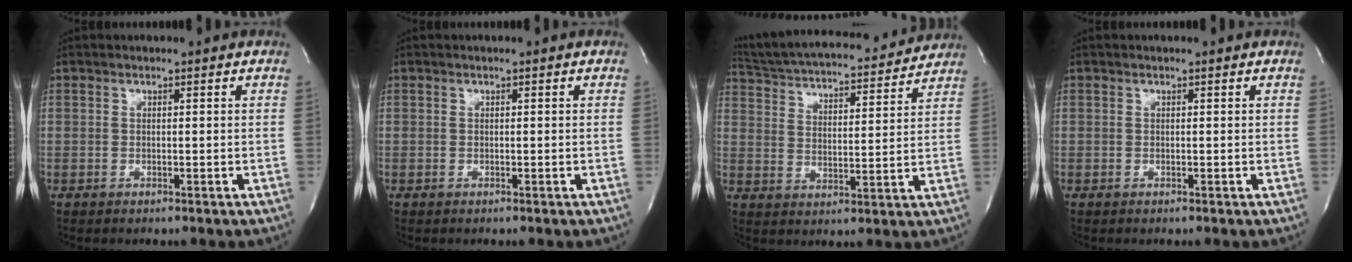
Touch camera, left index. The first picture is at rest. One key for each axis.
{"total": 0.0}
{"total": 18.3, "fx": 16.9, "fy": 2.9, "fz": 6.4, "tx": -0.114, "ty": 0.016, "tz": 0.250}
{"total": 0.0}